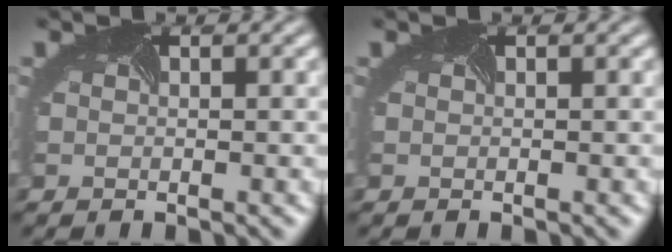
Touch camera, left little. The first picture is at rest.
{"total": 0.0}